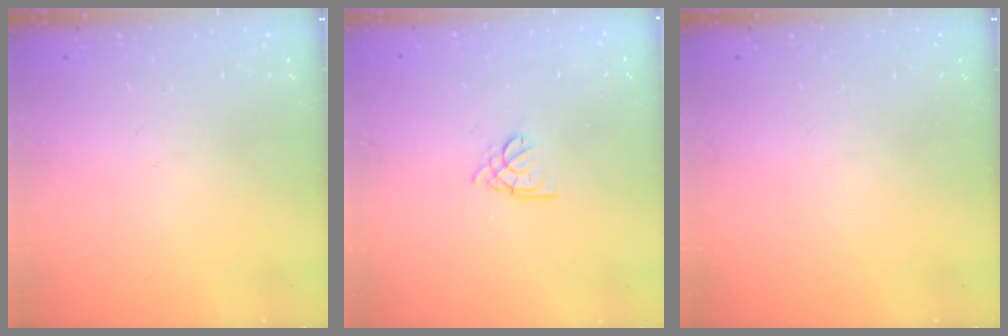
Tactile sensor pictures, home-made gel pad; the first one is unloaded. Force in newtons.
{"total": 2.6, "press": 2.6, "slide": 0.6}
{"total": 0.0}